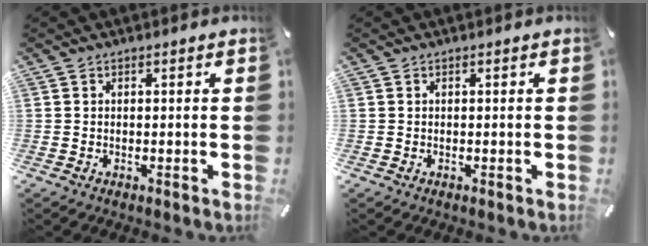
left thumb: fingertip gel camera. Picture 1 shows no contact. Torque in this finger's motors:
{"motor_torque": [0.00, 0.00, 0.00, 0.00, 0.00]}